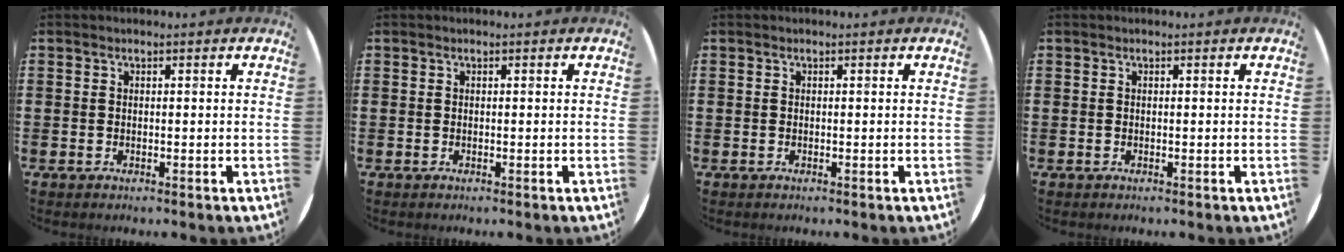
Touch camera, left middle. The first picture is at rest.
{"total": 0.0}
{"total": 0.0}
{"total": 0.0}